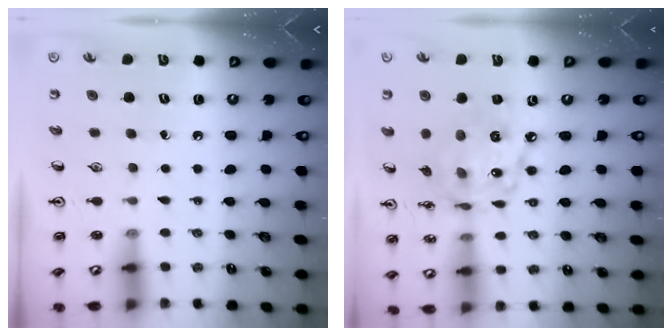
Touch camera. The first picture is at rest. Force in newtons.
{"total": 16.2, "press": 16.2, "slide": 1.2}